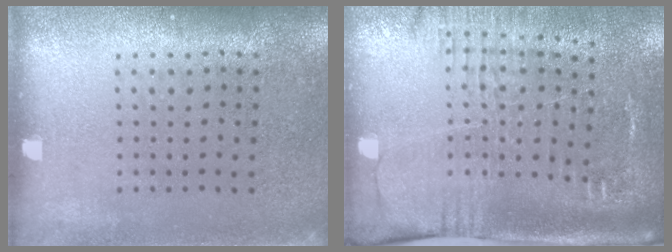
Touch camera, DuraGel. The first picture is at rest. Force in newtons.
{"total": 2.7, "press": 2.1, "slide": 1.7}